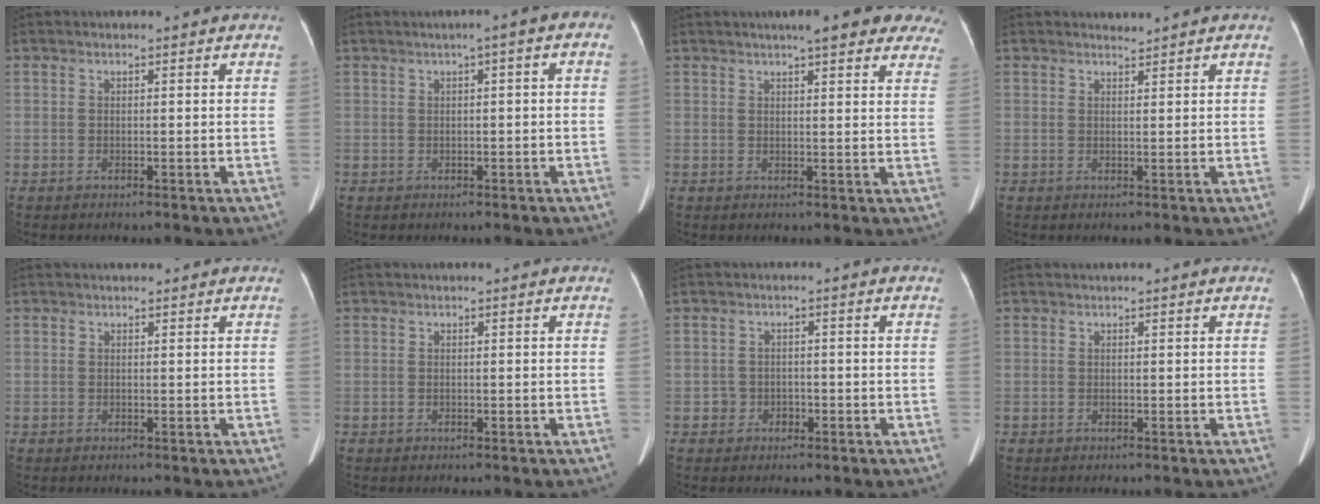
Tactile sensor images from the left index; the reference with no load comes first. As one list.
[{"total": 2.7, "force": [0.4, 0.4, 2.7], "torque": [-0.033, 0.013, 0.002]}, {"total": 13.1, "force": [10.7, 2.7, 7.0], "torque": [-0.066, 0.017, 0.113]}, {"total": 1.0, "force": [0.9, -0.2, -0.2], "torque": [-0.006, 0.000, 0.018]}, {"total": 0.9, "force": [0.8, 0.6, 0.1], "torque": [-0.003, 0.012, 0.010]}, {"total": 0.0}, {"total": 1.8, "force": [-1.0, 1.4, 0.0], "torque": [0.001, 0.003, -0.017]}, {"total": 0.9, "force": [0.7, 0.4, 0.3], "torque": [-0.004, 0.018, 0.009]}]